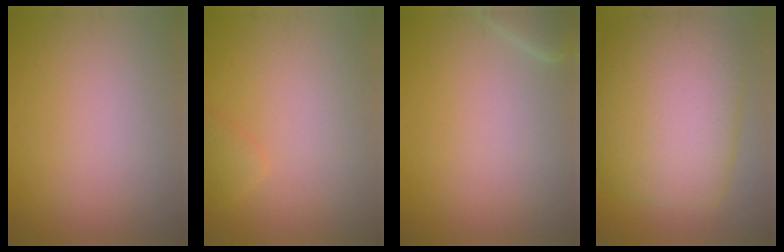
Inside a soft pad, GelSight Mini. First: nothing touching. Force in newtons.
{"total": 1.1, "press": 1.1, "slide": 0.0}
{"total": 1.9, "press": 1.9, "slide": 0.3}
{"total": 11.6, "press": 11.6, "slide": 0.5}